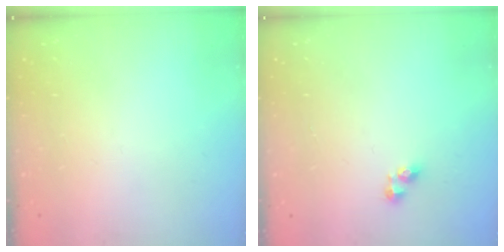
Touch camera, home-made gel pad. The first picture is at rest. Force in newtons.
{"total": 3.3, "press": 3.3, "slide": 0.4}